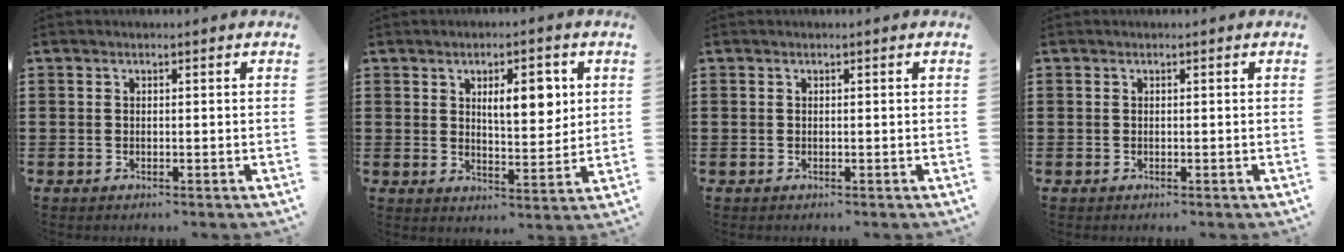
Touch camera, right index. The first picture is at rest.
{"total": 6.8, "force": [2.2, 2.8, 5.8], "torque": [-0.088, -0.004, 0.029]}
{"total": 0.0}
{"total": 0.0}